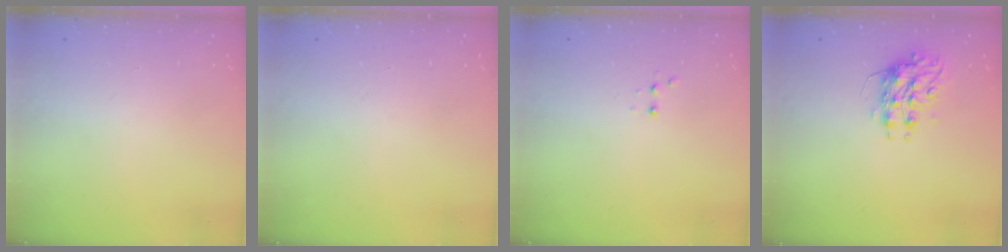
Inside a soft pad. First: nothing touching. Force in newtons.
{"total": 0.0}
{"total": 2.4, "press": 2.2, "slide": 0.9}
{"total": 8.1, "press": 8.1, "slide": 0.2}